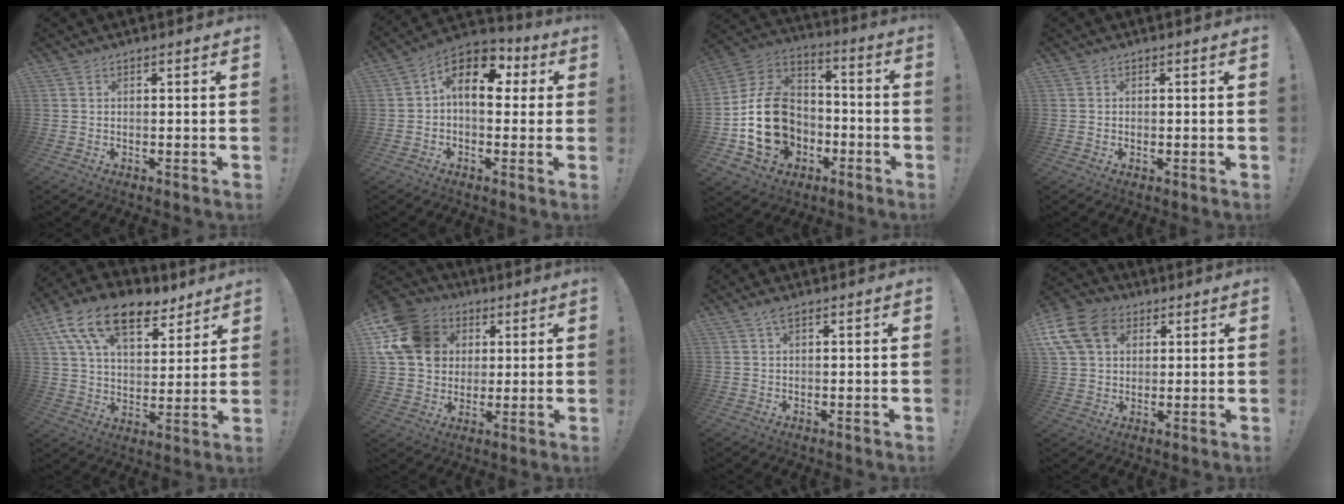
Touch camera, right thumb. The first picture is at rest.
{"total": 11.9, "force": [3.2, 7.4, 8.7], "torque": [-0.144, 0.005, 0.061]}
{"total": 19.1, "force": [-4.6, 15.1, 10.8], "torque": [-0.199, 0.032, -0.064]}
{"total": 0.5, "force": [0.0, 0.5, 0.2], "torque": [-0.012, 0.006, 0.001]}
{"total": 18.4, "force": [10.9, 9.8, 11.0], "torque": [-0.190, -0.053, 0.196]}
{"total": 18.0, "force": [5.5, 14.8, 8.8], "torque": [-0.161, -0.014, 0.115]}
{"total": 2.1, "force": [1.2, 0.6, 1.7], "torque": [-0.036, 0.002, 0.021]}
{"total": 15.1, "force": [5.8, 11.3, 8.3], "torque": [-0.155, -0.022, 0.113]}